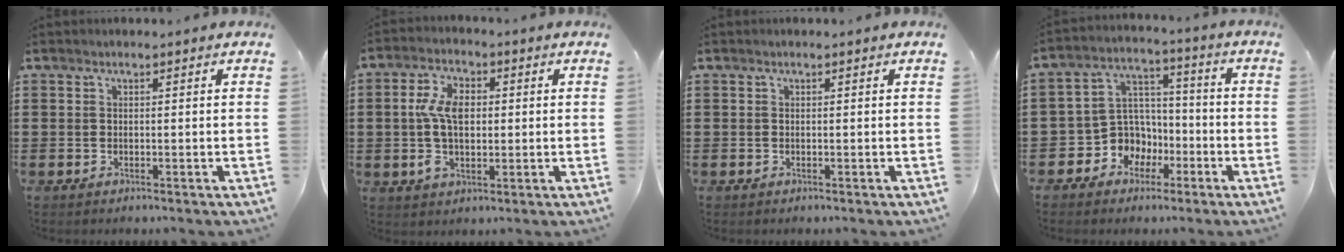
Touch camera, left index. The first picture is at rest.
{"total": 7.5, "force": [0.5, 4.4, 6.0], "torque": [-0.140, 0.010, 0.002]}
{"total": 0.0}
{"total": 7.6, "force": [-2.9, 6.9, 1.6], "torque": [-0.068, 0.005, -0.056]}